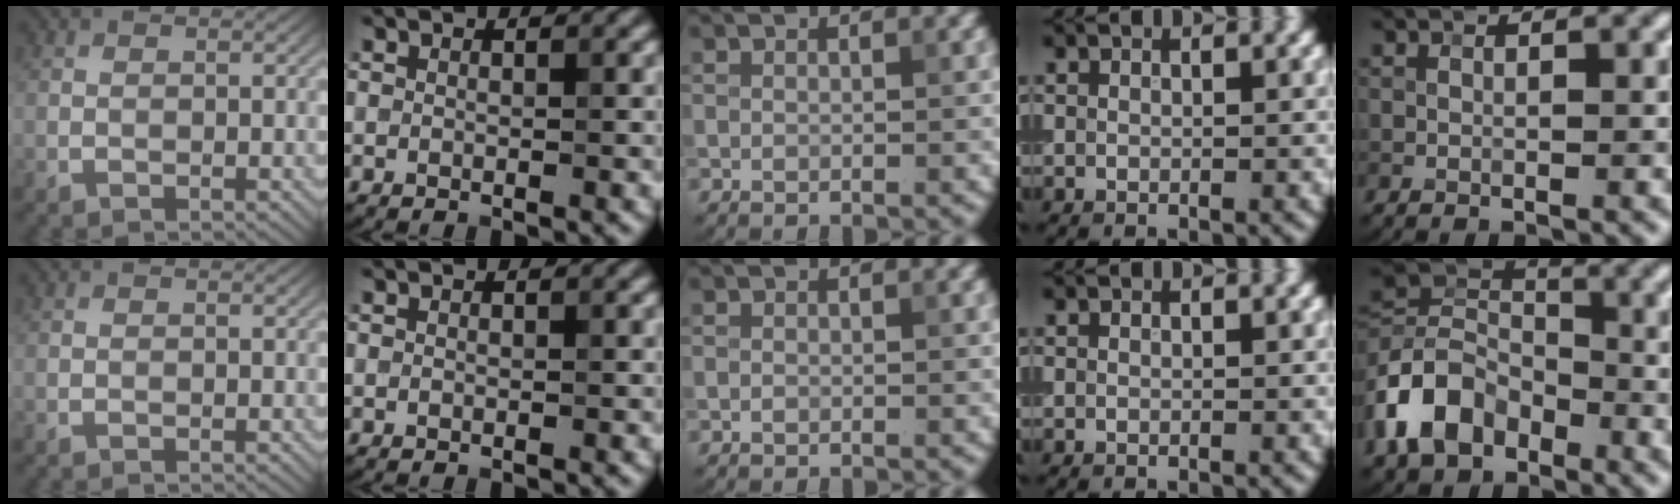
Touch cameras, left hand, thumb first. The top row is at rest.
{"little": {"total": 7.5, "force": [-3.7, 5.2, 4.0], "torque": [-0.080, 0.005, -0.086]}}